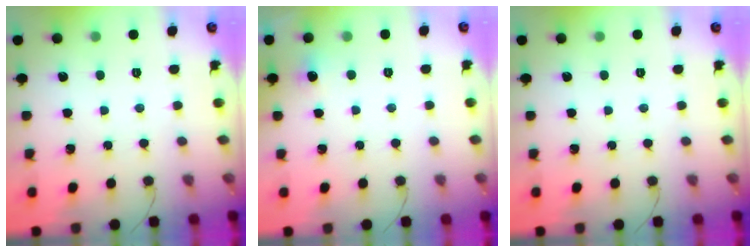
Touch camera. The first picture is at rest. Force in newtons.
{"total": 4.0, "press": 3.7, "slide": 1.6}
{"total": 0.0}